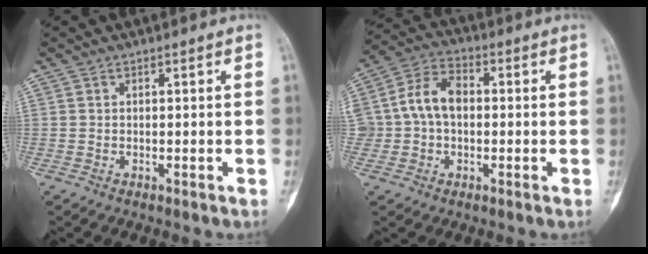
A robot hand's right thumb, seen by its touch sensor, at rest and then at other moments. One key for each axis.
{"total": 9.8, "fx": 0.1, "fy": 7.2, "fz": 6.7, "tx": -0.113, "ty": 0.033, "tz": -0.003}